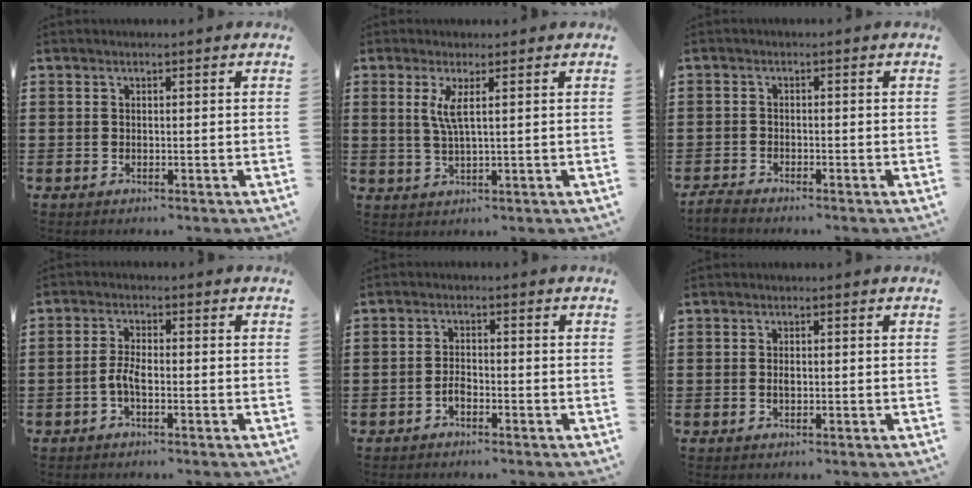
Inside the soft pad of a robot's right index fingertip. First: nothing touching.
{"total": 3.4, "force": [1.0, 0.0, 3.2], "torque": [-0.069, -0.003, 0.016]}
{"total": 1.8, "force": [-1.8, 0.1, 0.2], "torque": [-0.008, -0.002, -0.037]}
{"total": 3.1, "force": [-1.1, 0.9, 2.8], "torque": [-0.072, -0.004, -0.027]}
{"total": 1.9, "force": [-1.2, 0.9, 1.1], "torque": [-0.026, 0.003, -0.024]}
{"total": 1.1, "force": [-0.1, 0.5, 1.0], "torque": [-0.021, 0.001, -0.002]}